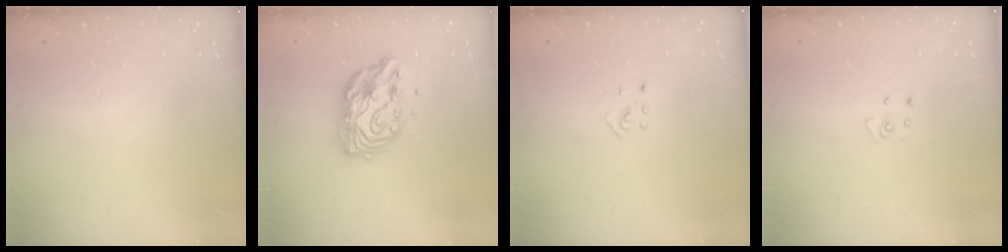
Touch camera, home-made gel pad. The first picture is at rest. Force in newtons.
{"total": 12.8, "press": 12.8, "slide": 1.1}
{"total": 2.7, "press": 2.6, "slide": 0.6}
{"total": 3.9, "press": 3.9, "slide": 0.3}